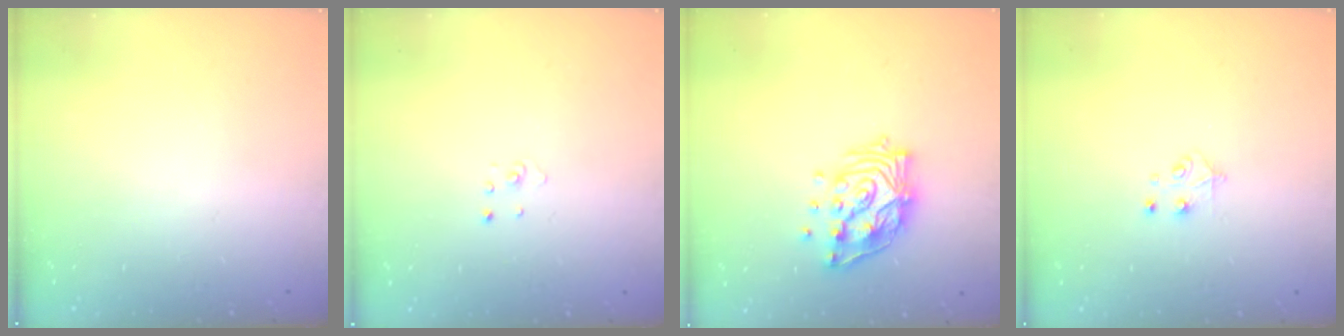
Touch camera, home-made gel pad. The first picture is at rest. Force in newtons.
{"total": 1.5, "press": 1.5, "slide": 0.1}
{"total": 13.7, "press": 13.7, "slide": 1.2}
{"total": 4.4, "press": 4.4, "slide": 0.4}